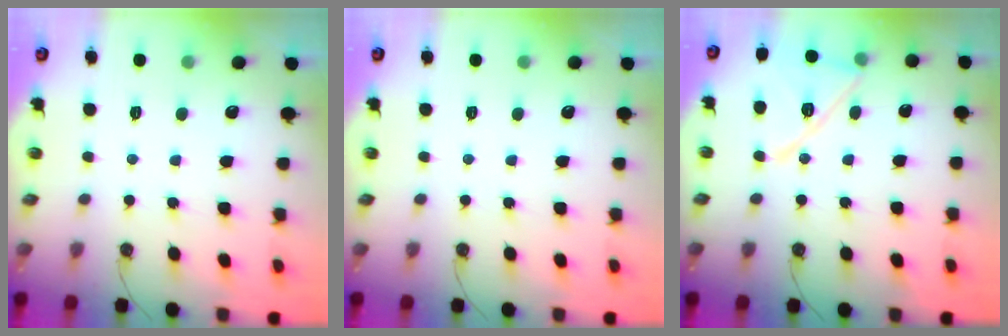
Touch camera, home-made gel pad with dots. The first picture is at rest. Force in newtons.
{"total": 0.0}
{"total": 13.5, "press": 12.3, "slide": 5.6}